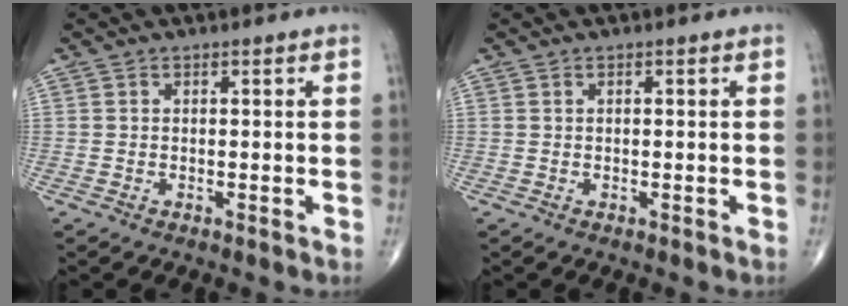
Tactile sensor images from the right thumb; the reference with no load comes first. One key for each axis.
{"total": 0.0}